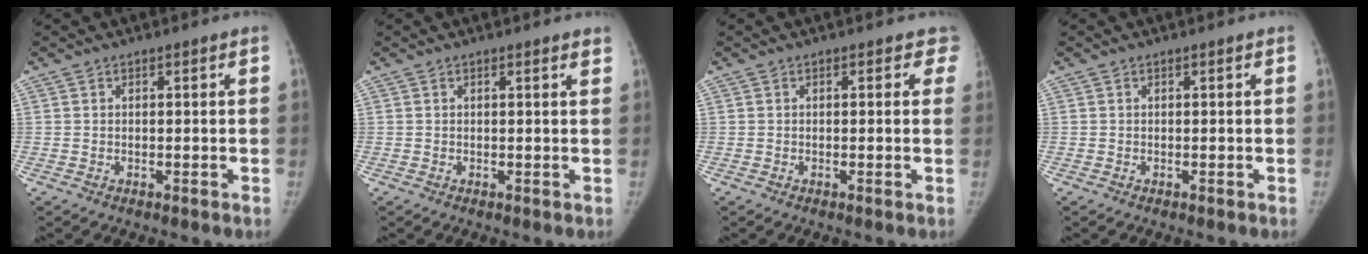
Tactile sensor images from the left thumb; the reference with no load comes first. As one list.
[{"total": 1.2, "force": [1.0, 0.1, 0.6], "torque": [-0.005, -0.002, 0.009]}, {"total": 2.1, "force": [1.2, 1.3, 1.1], "torque": [0.017, -0.001, 0.001]}, {"total": 0.0}]